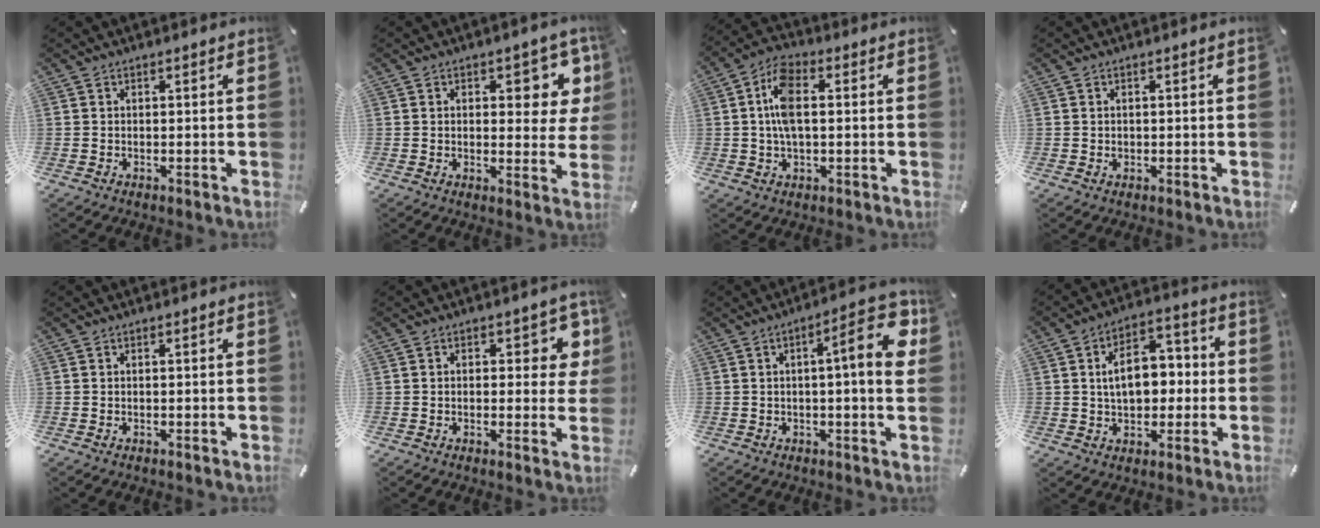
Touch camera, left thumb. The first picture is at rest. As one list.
[{"total": 9.1, "force": [3.5, 4.3, 7.2], "torque": [-0.078, -0.018, 0.053]}, {"total": 9.3, "force": [0.8, 4.9, 7.8], "torque": [-0.158, 0.007, 0.012]}, {"total": 0.8, "force": [0.1, 0.7, 0.4], "torque": [-0.010, 0.003, 0.000]}, {"total": 0.0}, {"total": 6.9, "force": [2.1, 3.6, 5.5], "torque": [-0.054, -0.008, 0.027]}, {"total": 12.4, "force": [2.7, 2.7, 11.8], "torque": [-0.157, -0.014, 0.036]}, {"total": 11.1, "force": [0.3, 7.8, 7.9], "torque": [-0.117, 0.008, 0.002]}]